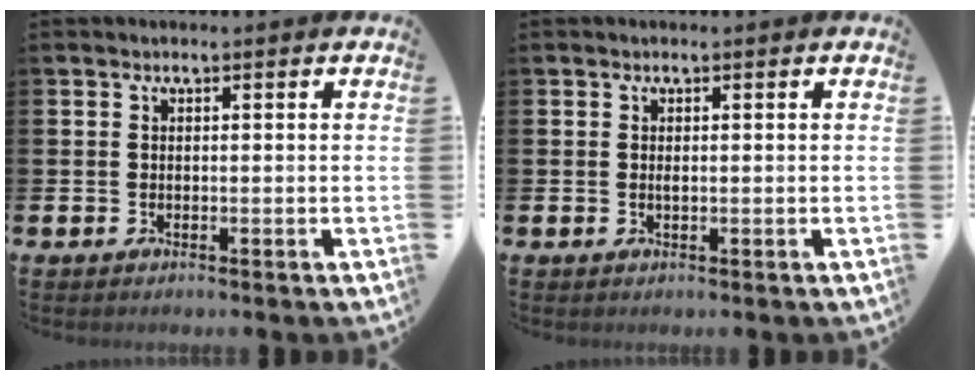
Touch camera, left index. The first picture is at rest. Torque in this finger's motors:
{"motor_torque": [0.07, 0.04, -0.01, 0.02]}